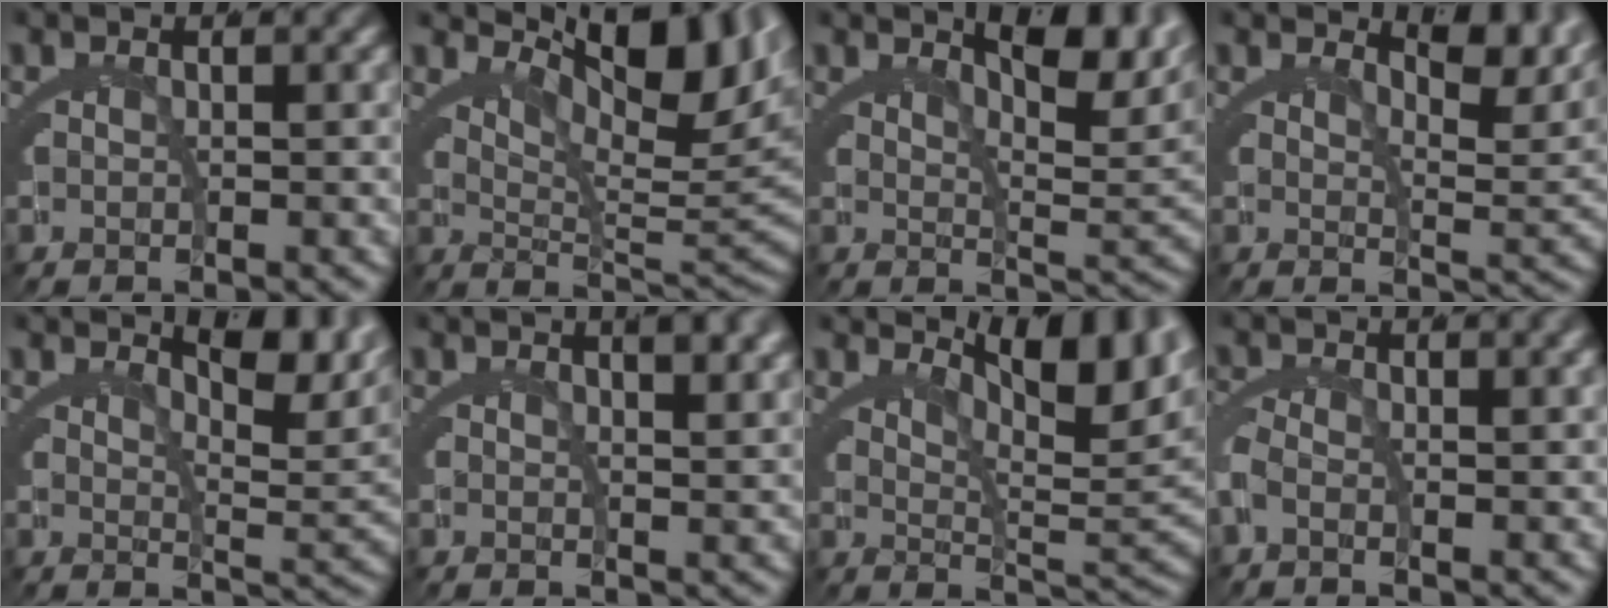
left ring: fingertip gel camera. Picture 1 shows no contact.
{"total": 8.8, "force": [4.4, 2.4, 7.3], "torque": [-0.084, 0.003, 0.071]}
{"total": 6.6, "force": [4.2, 0.6, 5.1], "torque": [-0.047, 0.011, 0.062]}
{"total": 5.6, "force": [4.1, 0.6, 3.8], "torque": [-0.032, 0.006, 0.057]}
{"total": 6.0, "force": [4.0, 0.5, 4.4], "torque": [-0.037, 0.010, 0.057]}
{"total": 2.0, "force": [1.2, -0.1, 1.6], "torque": [-0.016, 0.003, 0.019]}
{"total": 7.6, "force": [4.0, 1.7, 6.3], "torque": [-0.063, 0.004, 0.060]}
{"total": 1.8, "force": [-0.4, 0.4, 1.7], "torque": [-0.045, -0.005, -0.004]}